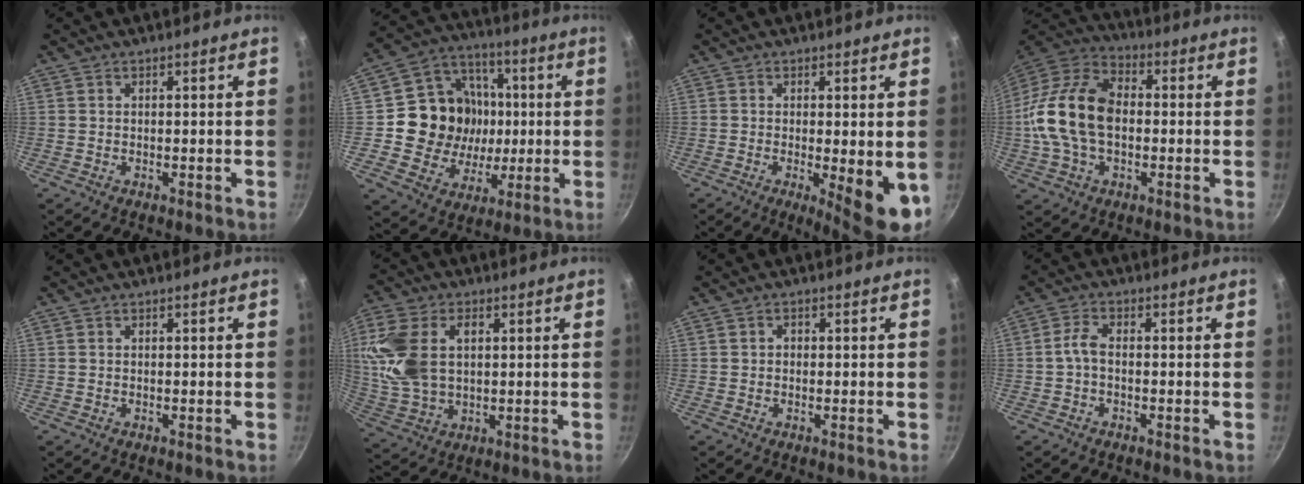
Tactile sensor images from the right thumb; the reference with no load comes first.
{"total": 17.7, "force": [0.5, 15.9, 7.8], "torque": [-0.102, 0.023, 0.010]}
{"total": 8.3, "force": [-1.4, 2.0, 8.0], "torque": [-0.100, -0.010, -0.010]}
{"total": 18.3, "force": [-0.7, 11.9, 13.9], "torque": [-0.250, 0.036, -0.028]}
{"total": 0.0}
{"total": 14.0, "force": [2.9, 9.1, 10.3], "torque": [-0.202, 0.000, 0.060]}
{"total": 1.0, "force": [0.0, 0.9, 0.5], "torque": [-0.006, 0.006, -0.001]}
{"total": 3.2, "force": [-0.8, 1.6, 2.6], "torque": [-0.058, 0.017, -0.022]}